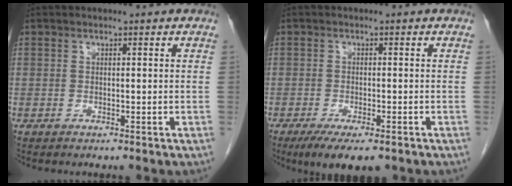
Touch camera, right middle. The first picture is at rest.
{"total": 7.1, "force": [-4.9, 1.9, 4.7], "torque": [-0.071, -0.016, -0.074]}